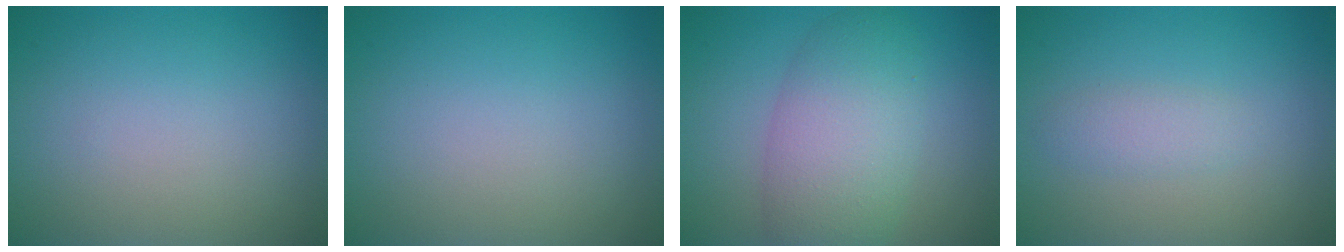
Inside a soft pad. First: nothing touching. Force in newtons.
{"total": 0.0}
{"total": 6.6, "press": 6.6, "slide": 0.3}
{"total": 1.6, "press": 1.6, "slide": 0.1}